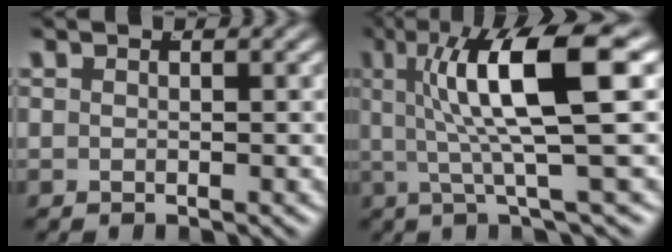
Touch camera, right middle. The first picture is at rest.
{"total": 9.4, "force": [2.4, 1.7, 8.9], "torque": [-0.136, 0.012, 0.035]}